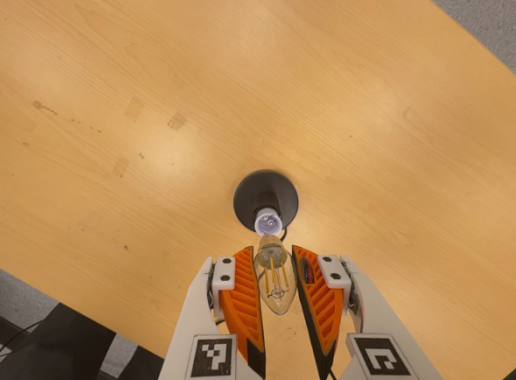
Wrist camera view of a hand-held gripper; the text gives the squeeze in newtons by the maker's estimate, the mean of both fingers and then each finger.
{"total": 9.7, "left": 8.8, "right": 10.7}